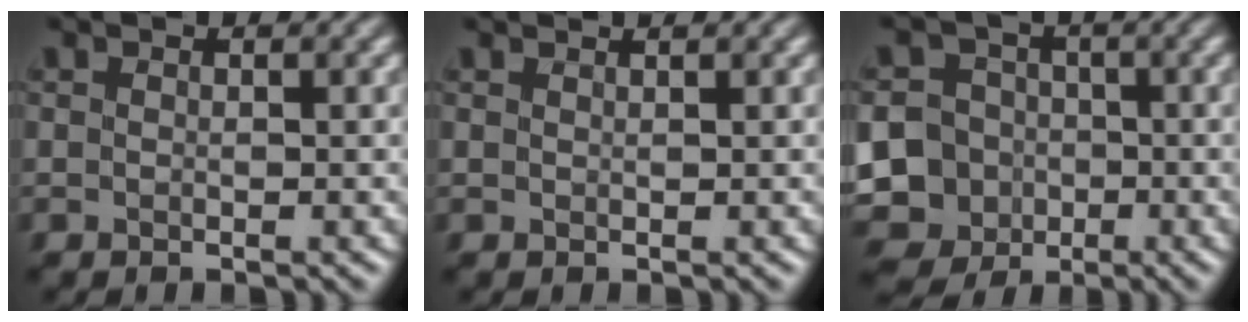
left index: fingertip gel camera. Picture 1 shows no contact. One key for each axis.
{"total": 0.6, "fx": 0.6, "fy": 0.0, "fz": 0.0, "tx": -0.003, "ty": 0.003, "tz": 0.013}
{"total": 13.5, "fx": -4.2, "fy": 12.3, "fz": 3.5, "tx": -0.117, "ty": -0.018, "tz": -0.092}